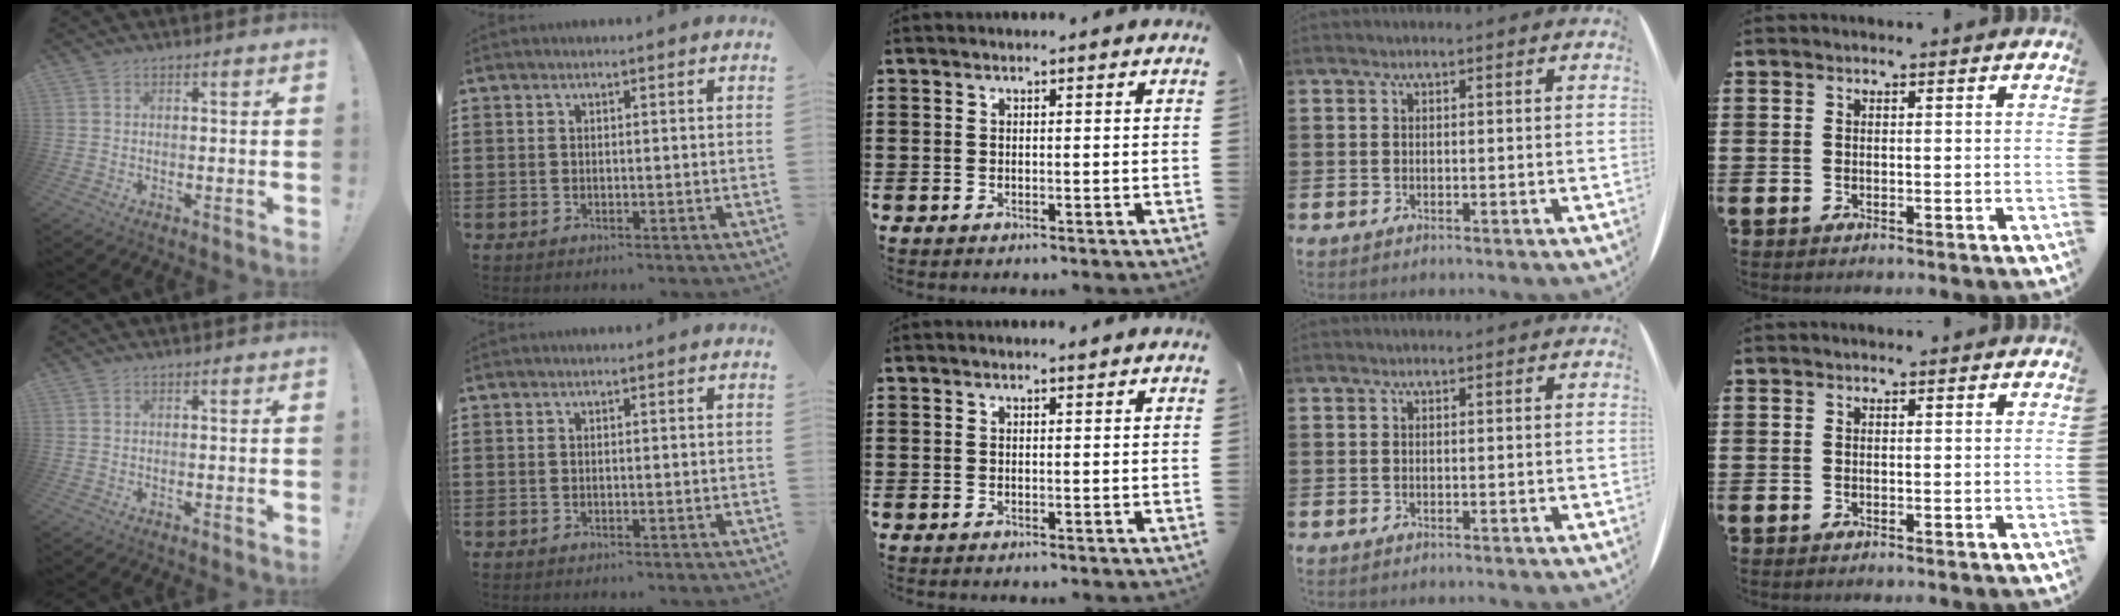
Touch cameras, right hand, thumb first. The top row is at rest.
{}